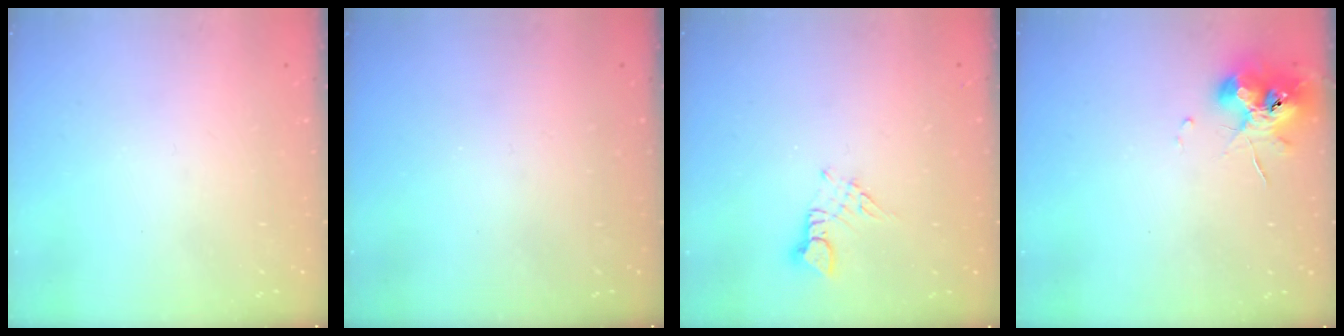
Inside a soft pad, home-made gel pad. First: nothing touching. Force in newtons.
{"total": 0.0}
{"total": 3.0, "press": 3.0, "slide": 0.3}
{"total": 9.9, "press": 9.8, "slide": 1.2}